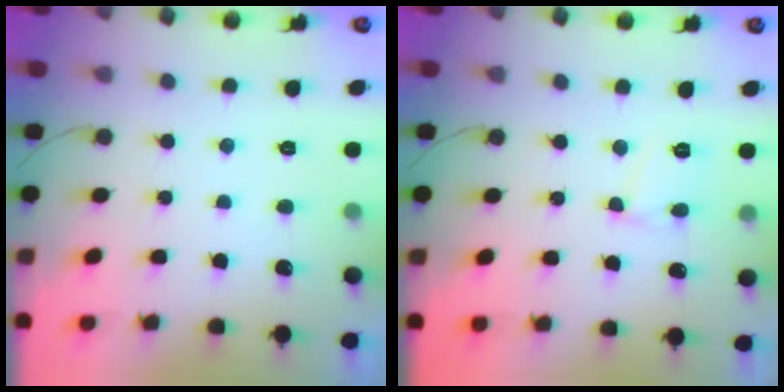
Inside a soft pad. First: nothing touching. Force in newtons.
{"total": 4.3, "press": 4.3, "slide": 0.4}